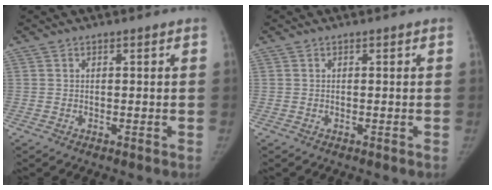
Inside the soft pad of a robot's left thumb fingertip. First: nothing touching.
{"total": 0.0}